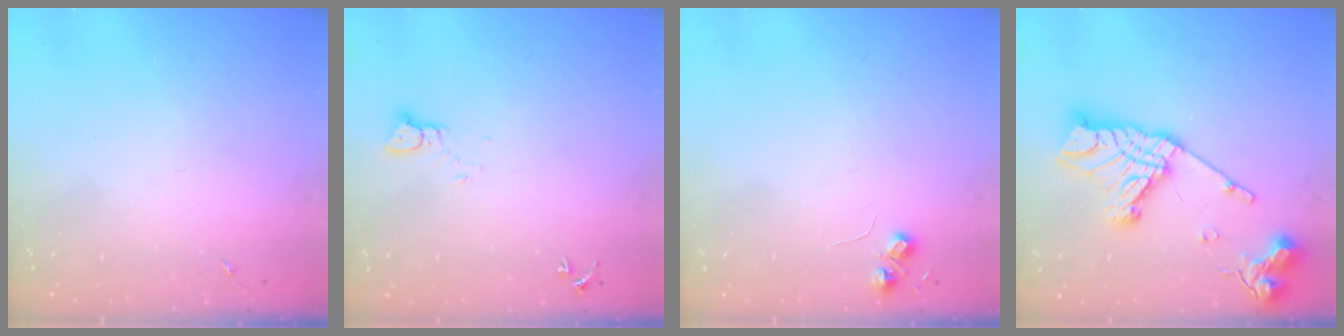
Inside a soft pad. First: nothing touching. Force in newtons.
{"total": 2.6, "press": 2.6, "slide": 0.1}
{"total": 5.2, "press": 5.2, "slide": 0.7}
{"total": 20.7, "press": 20.6, "slide": 1.9}